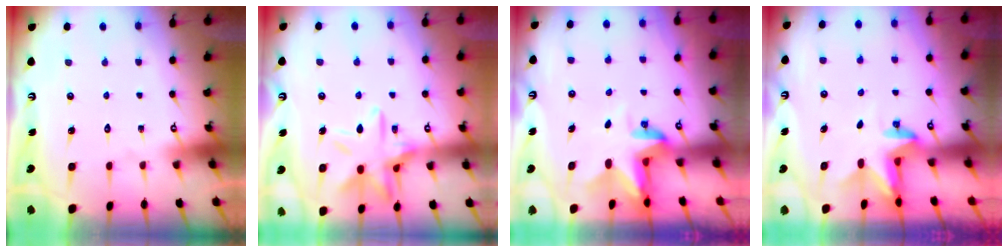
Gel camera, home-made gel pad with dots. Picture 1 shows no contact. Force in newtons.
{"total": 12.4, "press": 12.4, "slide": 0.4}
{"total": 3.2, "press": 3.1, "slide": 0.5}
{"total": 2.6, "press": 2.6, "slide": 0.5}